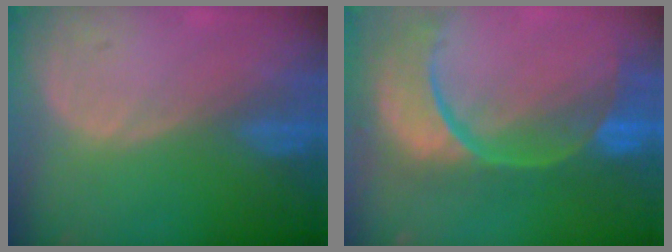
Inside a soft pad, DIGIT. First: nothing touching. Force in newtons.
{"total": 13.8, "press": 11.0, "slide": 8.5}